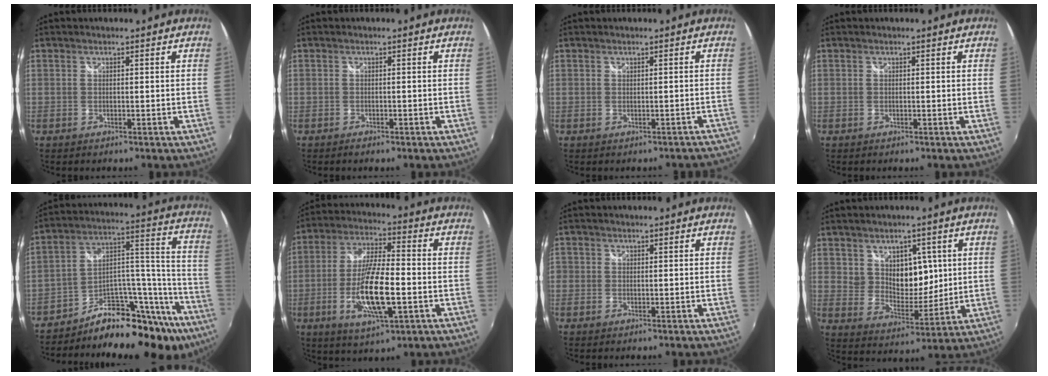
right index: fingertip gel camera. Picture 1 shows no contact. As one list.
[{"total": 1.5, "force": [-1.2, 0.5, 0.8], "torque": [-0.017, -0.005, -0.020]}, {"total": 2.8, "force": [-2.3, 1.6, 0.5], "torque": [0.002, 0.012, -0.017]}, {"total": 0.0}, {"total": 20.5, "force": [-15.7, 7.7, 10.5], "torque": [-0.106, 0.052, -0.237]}, {"total": 14.2, "force": [-3.8, 3.5, 13.3], "torque": [-0.264, -0.011, -0.068]}, {"total": 0.9, "force": [0.0, 0.9, 0.3], "torque": [-0.008, -0.001, -0.005]}, {"total": 9.8, "force": [3.9, 7.0, 5.6], "torque": [-0.077, -0.004, 0.077]}]